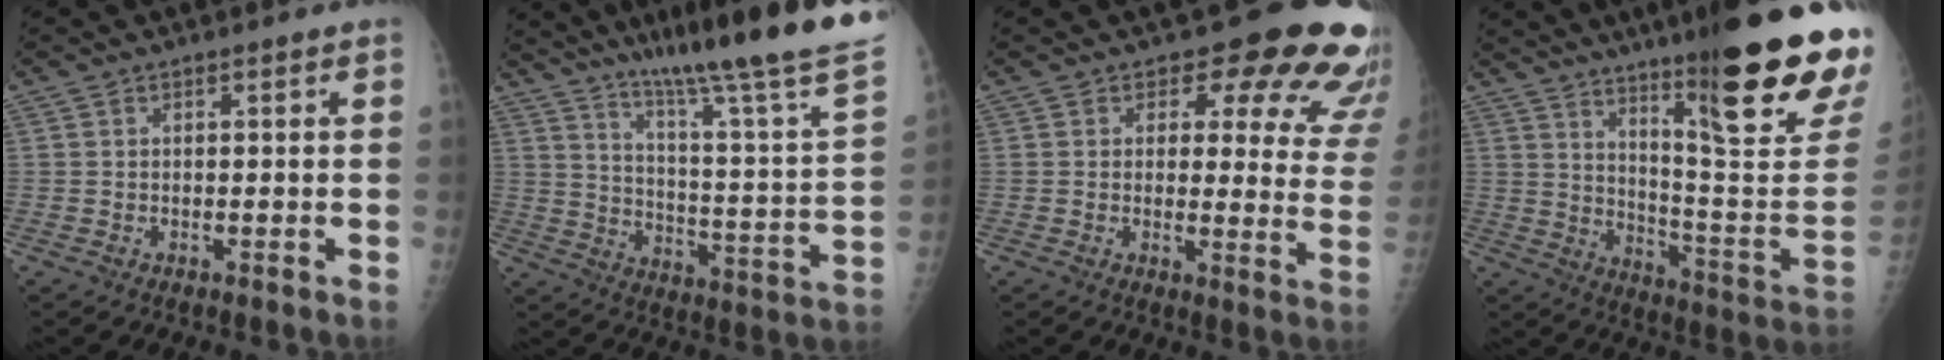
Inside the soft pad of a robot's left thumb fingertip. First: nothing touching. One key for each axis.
{"total": 28.5, "fx": 21.3, "fy": 1.5, "fz": 18.9, "tx": -0.278, "ty": -0.103, "tz": 0.304}
{"total": 16.3, "fx": 12.2, "fy": 6.8, "fz": 8.3, "tx": -0.037, "ty": -0.076, "tz": 0.113}
{"total": 26.1, "fx": 15.7, "fy": 3.0, "fz": 20.7, "tx": -0.270, "ty": -0.084, "tz": 0.239}